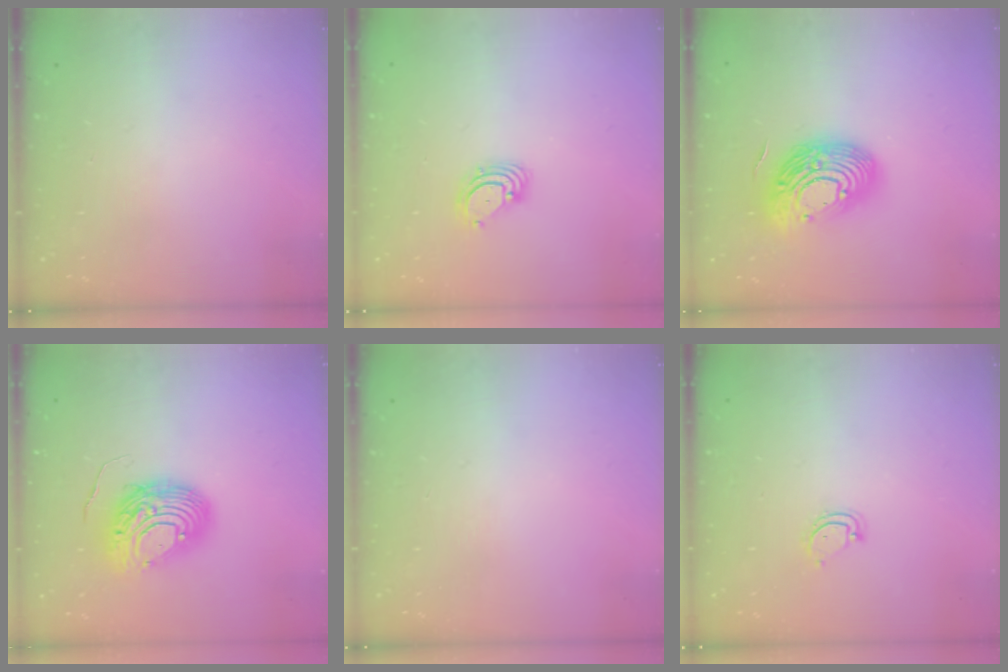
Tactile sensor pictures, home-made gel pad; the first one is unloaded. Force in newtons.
{"total": 3.4, "press": 3.4, "slide": 0.1}
{"total": 17.5, "press": 17.5, "slide": 1.3}
{"total": 10.5, "press": 10.5, "slide": 0.9}
{"total": 0.0}
{"total": 3.9, "press": 3.9, "slide": 0.2}